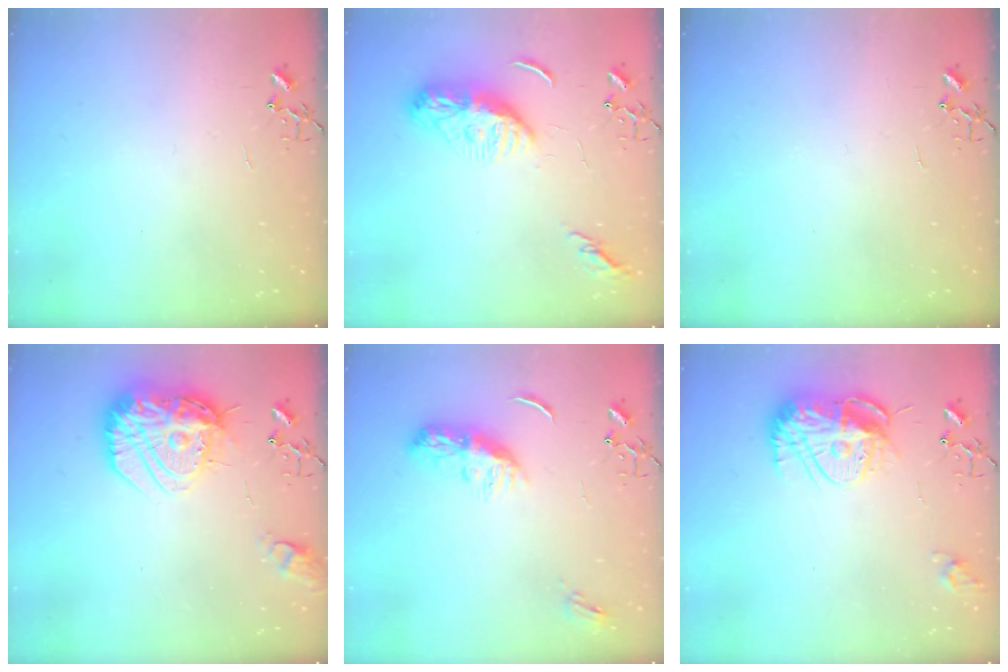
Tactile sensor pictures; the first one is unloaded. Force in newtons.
{"total": 10.5, "press": 10.4, "slide": 1.1}
{"total": 0.0}
{"total": 20.4, "press": 20.3, "slide": 1.9}
{"total": 9.6, "press": 9.6, "slide": 0.0}
{"total": 15.3, "press": 15.3, "slide": 1.2}